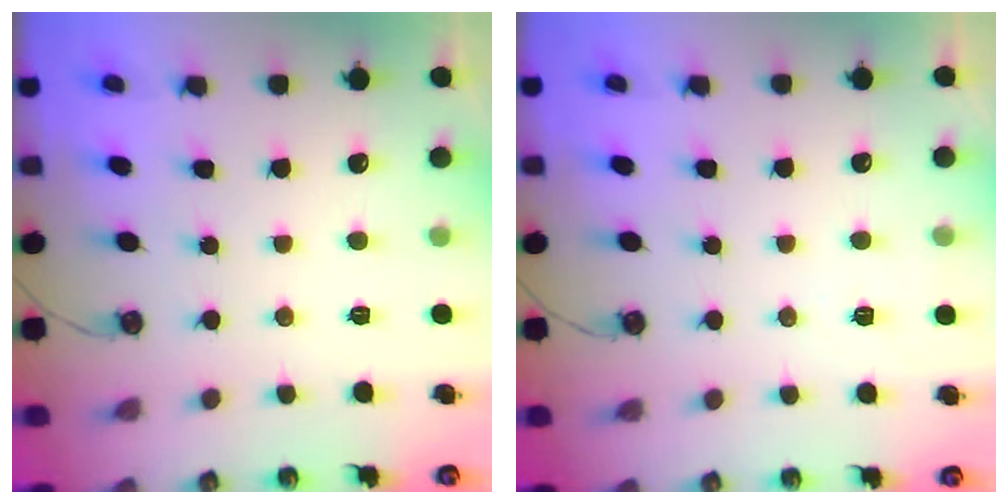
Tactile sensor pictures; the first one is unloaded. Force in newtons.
{"total": 5.5, "press": 3.4, "slide": 4.3}